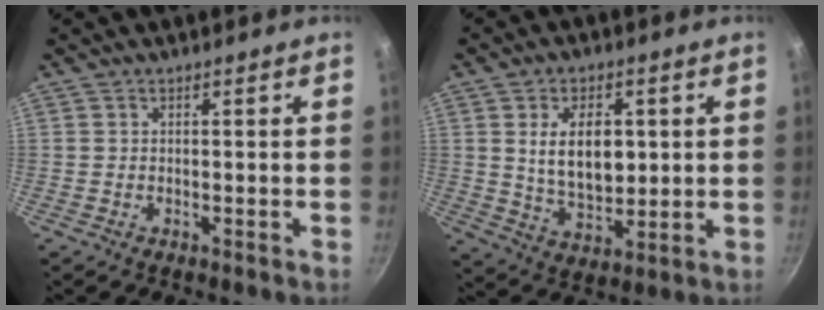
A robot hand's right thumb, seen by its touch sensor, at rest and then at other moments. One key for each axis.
{"total": 11.2, "fx": 2.0, "fy": 6.9, "fz": 8.6, "tx": -0.121, "ty": -0.016, "tz": 0.042}